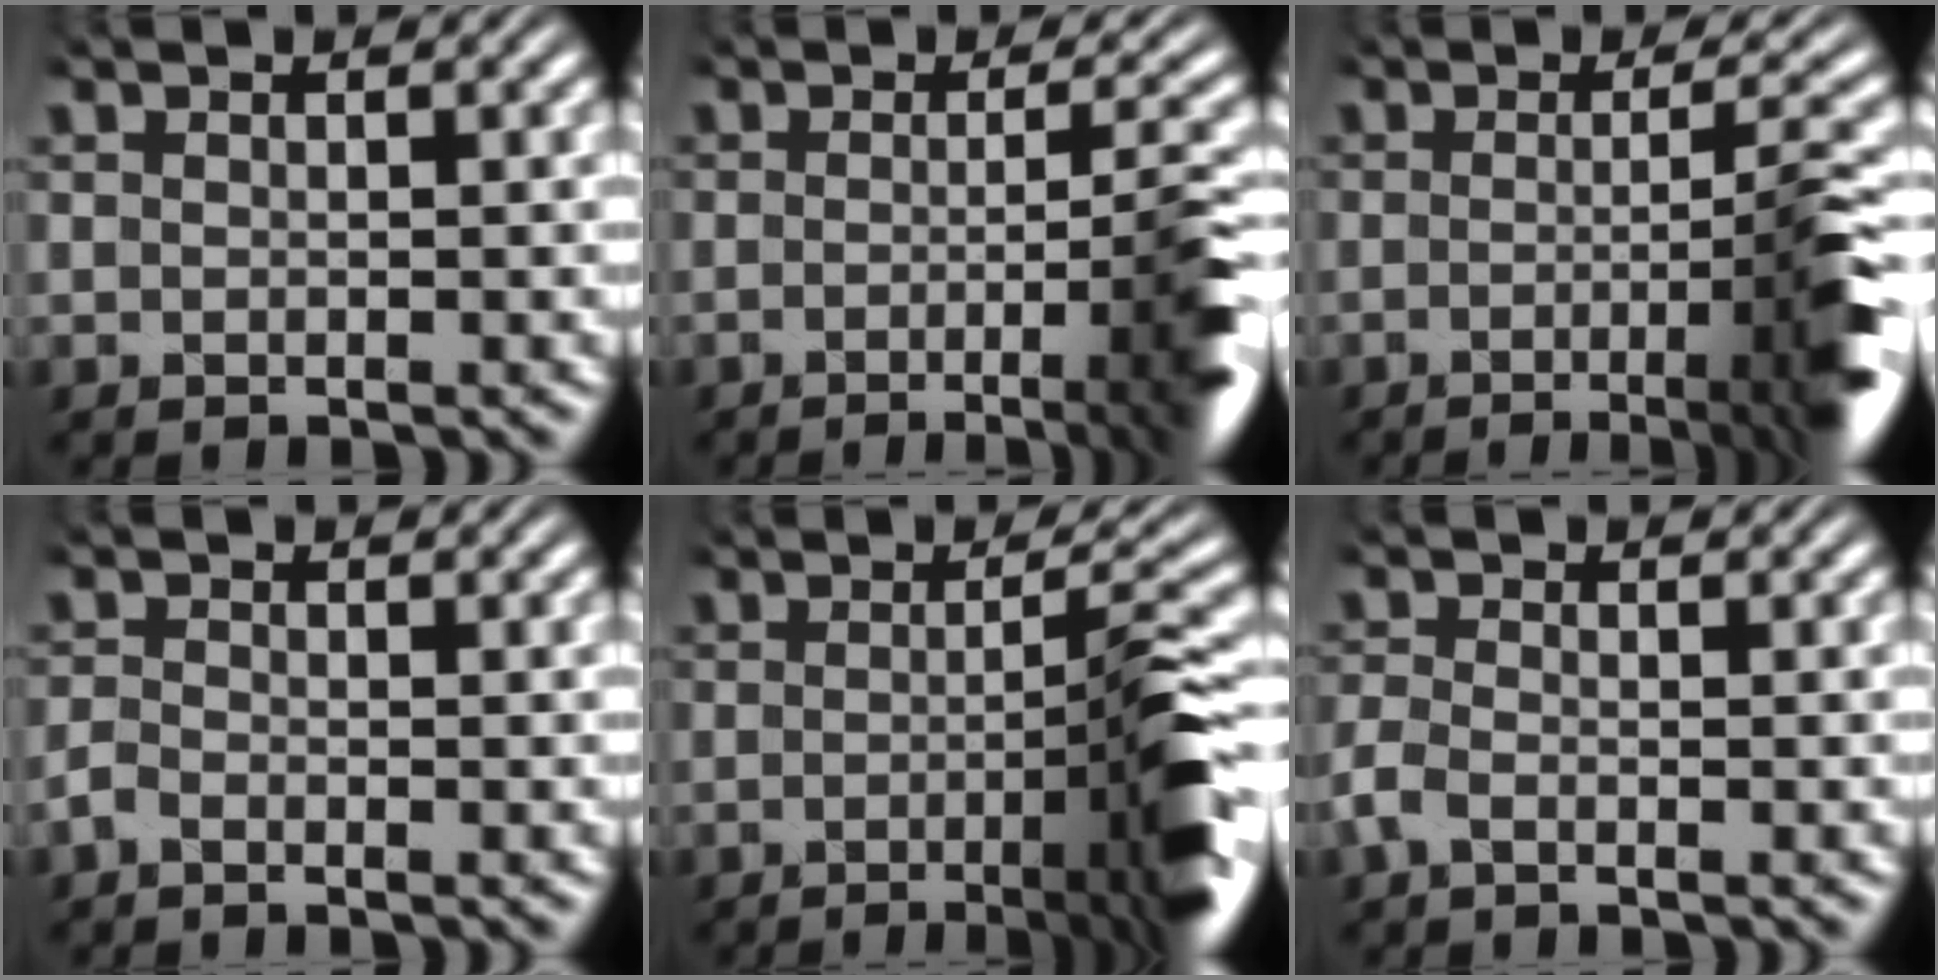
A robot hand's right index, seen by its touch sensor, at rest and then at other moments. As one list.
[{"total": 7.8, "force": [-3.3, 1.5, 6.9], "torque": [-0.072, -0.005, -0.054]}, {"total": 8.9, "force": [-3.4, 1.7, 8.1], "torque": [-0.099, -0.004, -0.054]}, {"total": 1.3, "force": [-1.1, 0.5, 0.3], "torque": [-0.012, -0.007, -0.022]}, {"total": 9.9, "force": [-3.1, 1.9, 9.2], "torque": [-0.117, -0.004, -0.049]}, {"total": 1.8, "force": [-1.3, 1.0, 0.9], "torque": [-0.031, -0.010, -0.022]}]